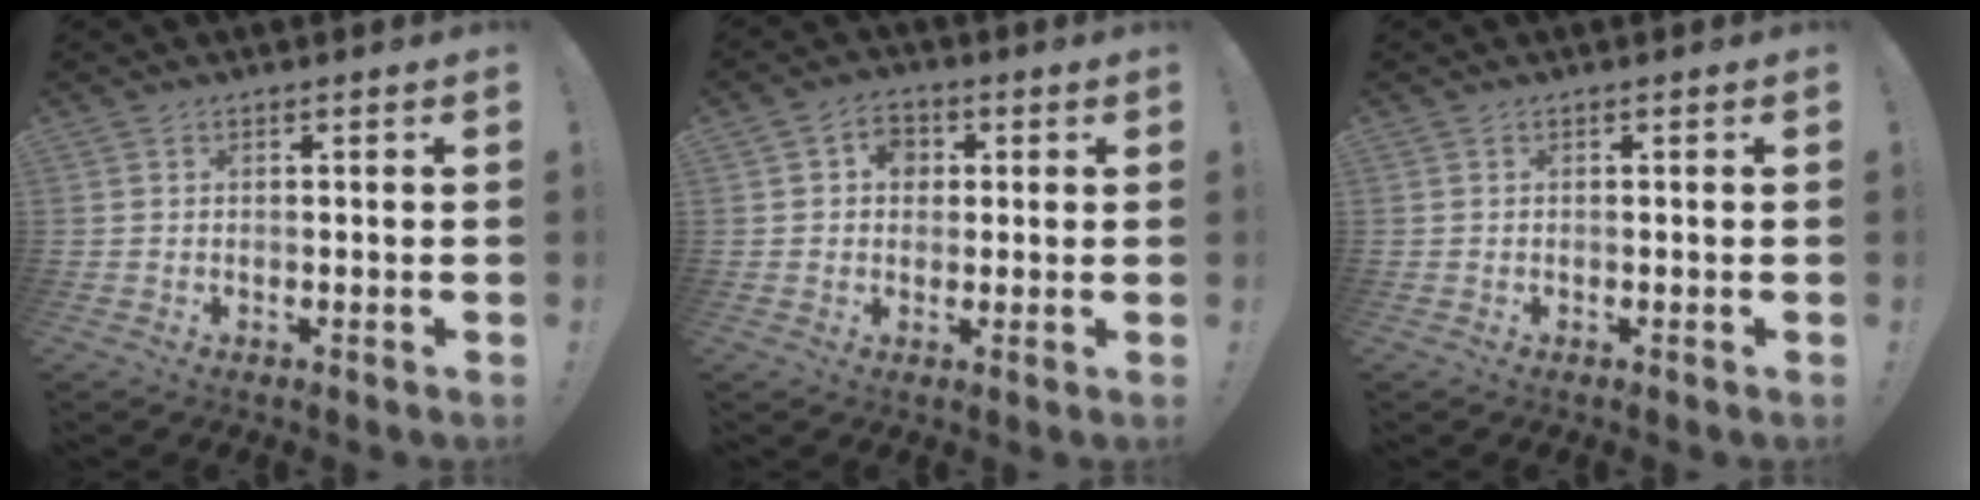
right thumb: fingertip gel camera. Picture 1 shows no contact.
{"total": 6.2, "force": [1.4, 5.4, 2.7], "torque": [-0.033, 0.002, 0.024]}
{"total": 0.0}